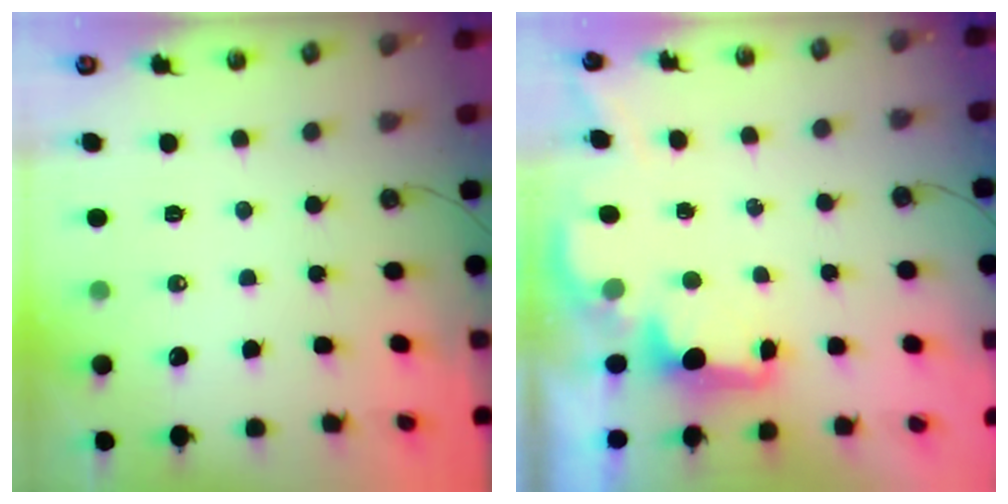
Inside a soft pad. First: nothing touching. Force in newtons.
{"total": 1.9, "press": 1.7, "slide": 0.8}